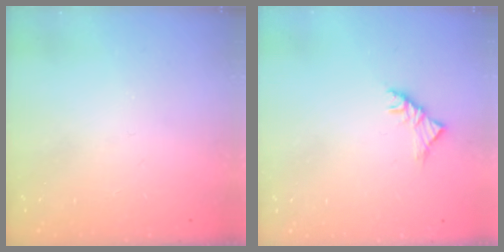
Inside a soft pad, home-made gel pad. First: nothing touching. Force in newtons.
{"total": 3.5, "press": 3.4, "slide": 1.1}